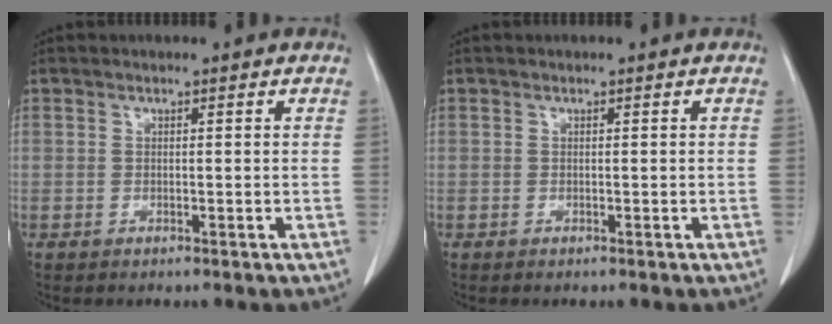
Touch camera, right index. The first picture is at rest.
{"total": 0.0}